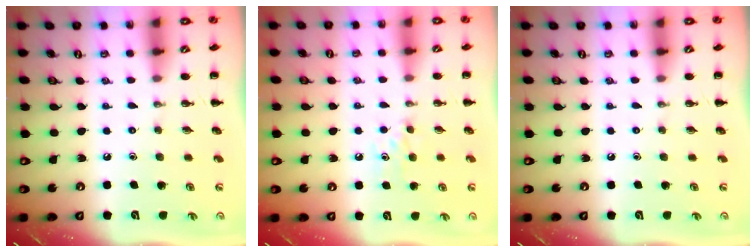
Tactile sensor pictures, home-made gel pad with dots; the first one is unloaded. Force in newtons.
{"total": 4.5, "press": 4.3, "slide": 1.5}
{"total": 0.0}